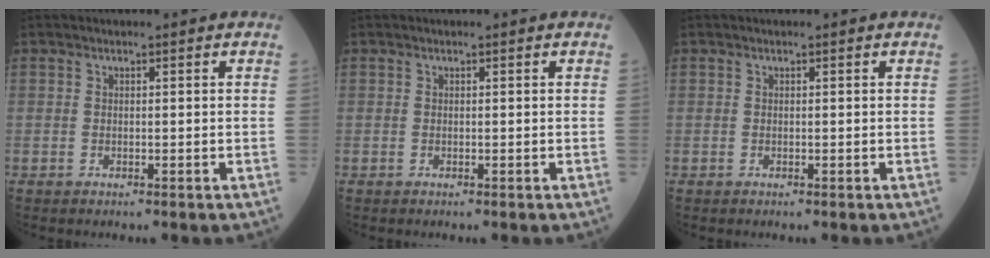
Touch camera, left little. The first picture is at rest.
{"total": 0.0}
{"total": 0.0}